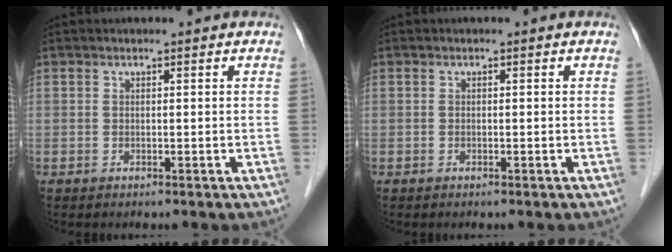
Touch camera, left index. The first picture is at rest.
{"total": 0.0}